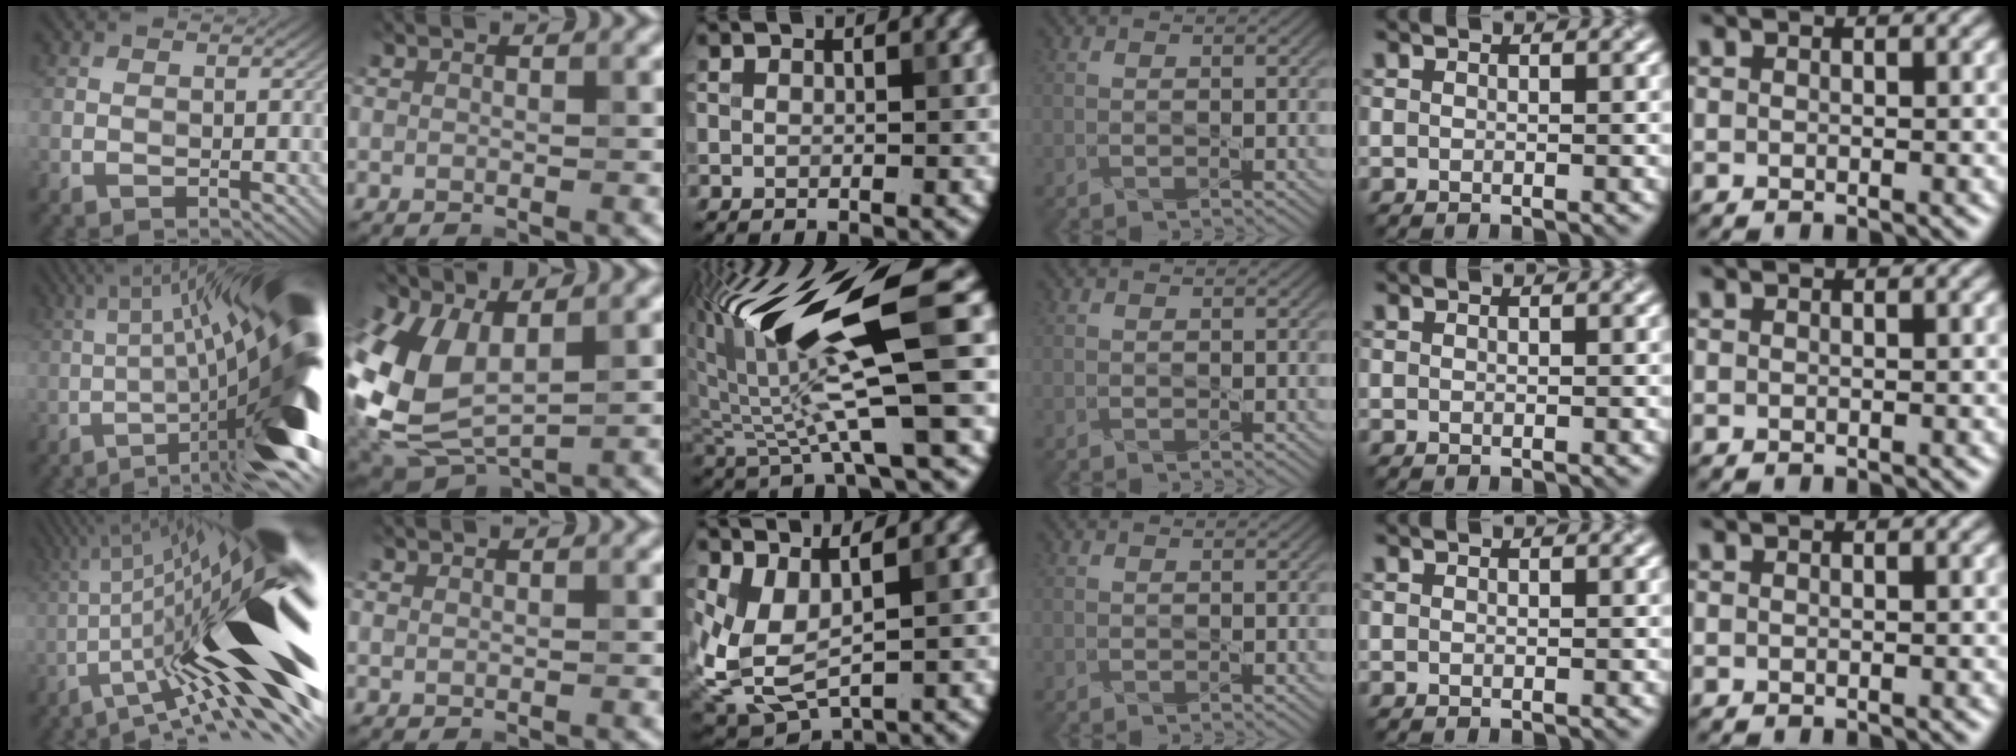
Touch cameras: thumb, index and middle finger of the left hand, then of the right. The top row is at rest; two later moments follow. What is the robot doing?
{"motion": "shake", "object": "medicine bottle"}